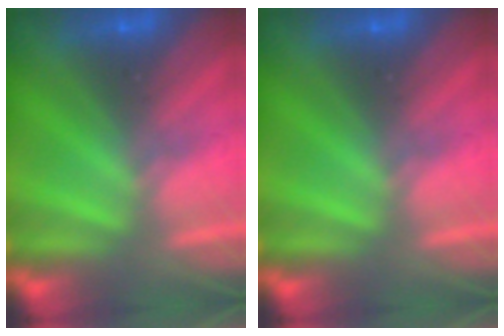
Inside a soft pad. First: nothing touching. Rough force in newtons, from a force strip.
{"total": 0.0}